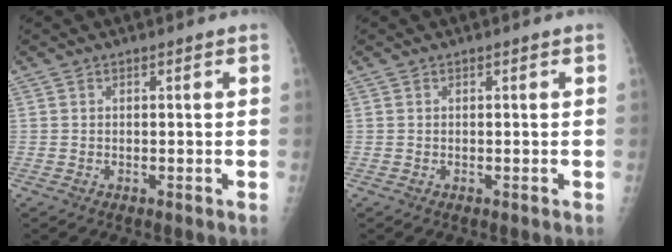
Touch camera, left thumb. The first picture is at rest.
{"total": 0.0}